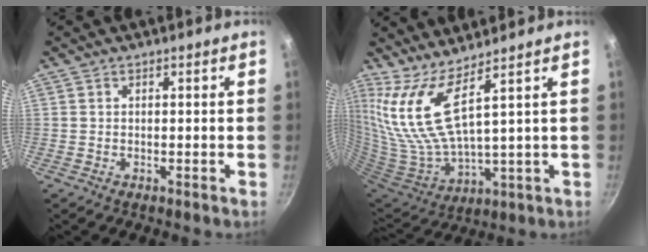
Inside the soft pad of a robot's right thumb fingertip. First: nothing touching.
{"total": 11.0, "force": [7.0, 1.4, 8.3], "torque": [-0.167, -0.071, 0.156]}